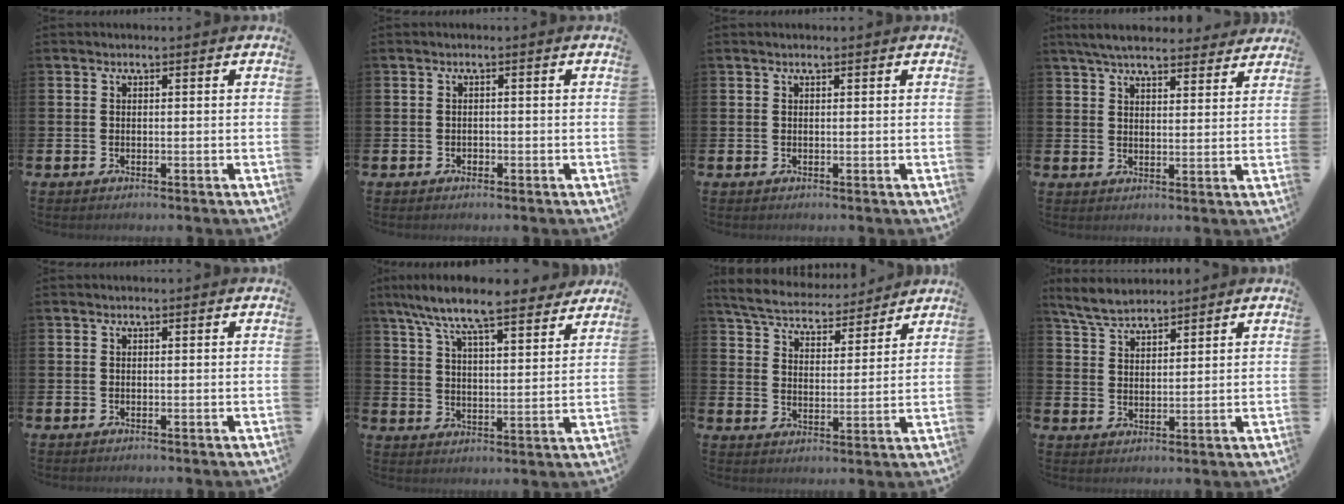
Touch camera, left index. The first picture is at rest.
{"total": 0.6, "force": [-0.3, 0.5, 0.0], "torque": [-0.002, 0.004, -0.008]}
{"total": 0.6, "force": [0.5, 0.1, 0.4], "torque": [0.004, -0.002, 0.006]}
{"total": 6.1, "force": [5.7, 1.3, 1.8], "torque": [-0.047, -0.021, 0.103]}
{"total": 0.0}
{"total": 9.3, "force": [8.6, 1.0, 3.3], "torque": [-0.093, -0.056, 0.150]}
{"total": 6.0, "force": [5.8, 1.5, 1.0], "torque": [-0.046, -0.041, 0.100]}
{"total": 5.2, "force": [4.9, 1.0, 1.2], "torque": [-0.037, -0.015, 0.091]}